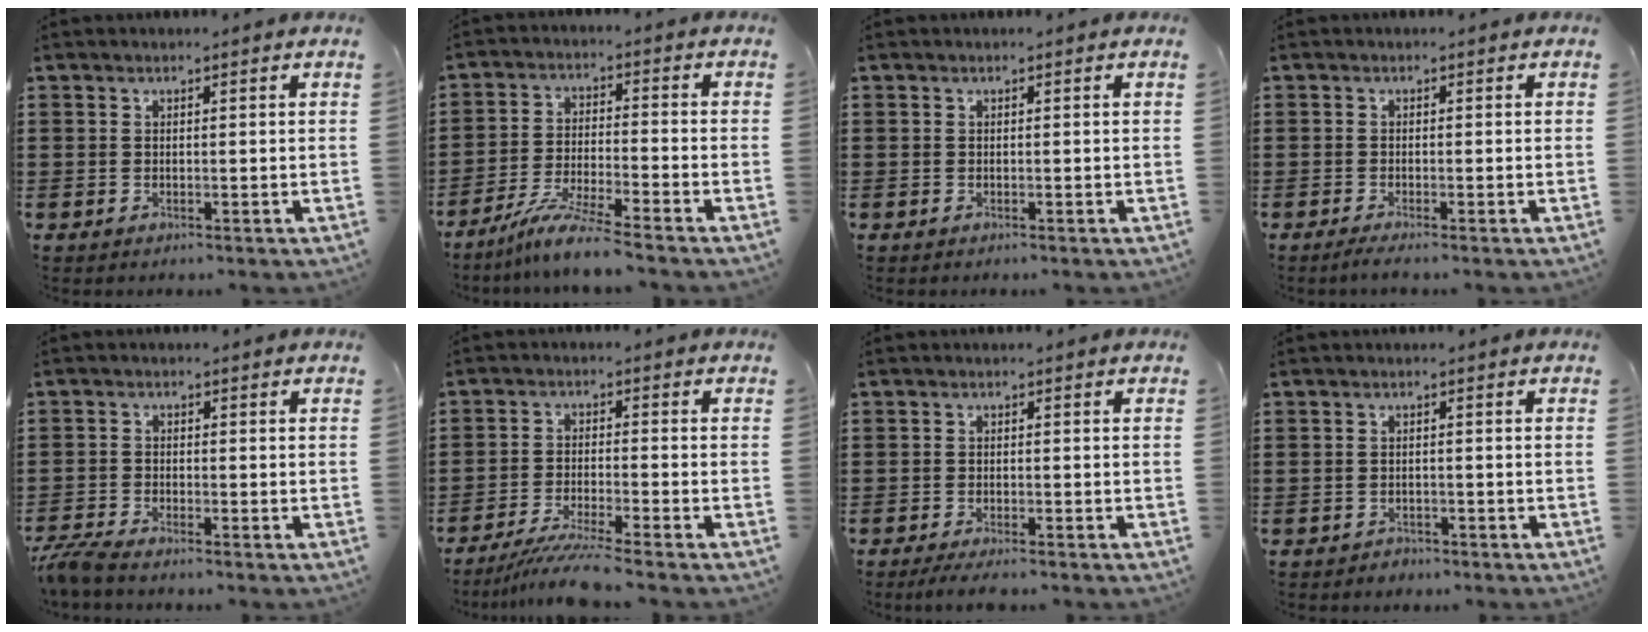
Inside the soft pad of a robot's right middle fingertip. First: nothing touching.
{"total": 7.1, "force": [-6.0, -0.3, 3.7], "torque": [-0.082, -0.018, -0.117]}
{"total": 0.0}
{"total": 0.9, "force": [-0.6, -0.1, 0.6], "torque": [-0.009, -0.004, -0.011]}
{"total": 2.9, "force": [-2.7, 0.1, 1.1], "torque": [-0.040, -0.009, -0.060]}
{"total": 5.1, "force": [-4.5, -0.4, 2.3], "torque": [-0.051, -0.018, -0.087]}
{"total": 1.9, "force": [-1.6, 0.0, 0.9], "torque": [-0.015, 0.000, -0.030]}
{"total": 1.1, "force": [-1.0, 0.4, 0.0], "torque": [-0.003, 0.001, -0.024]}